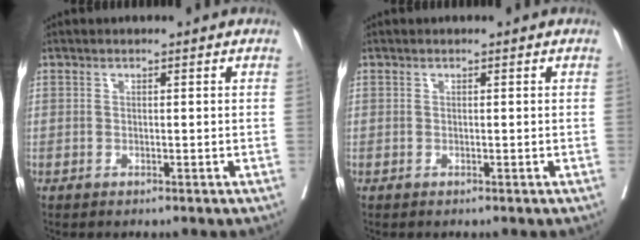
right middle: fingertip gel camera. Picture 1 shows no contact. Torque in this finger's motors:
{"motor_torque": [-0.04, 0.02, -0.02, 0.00]}